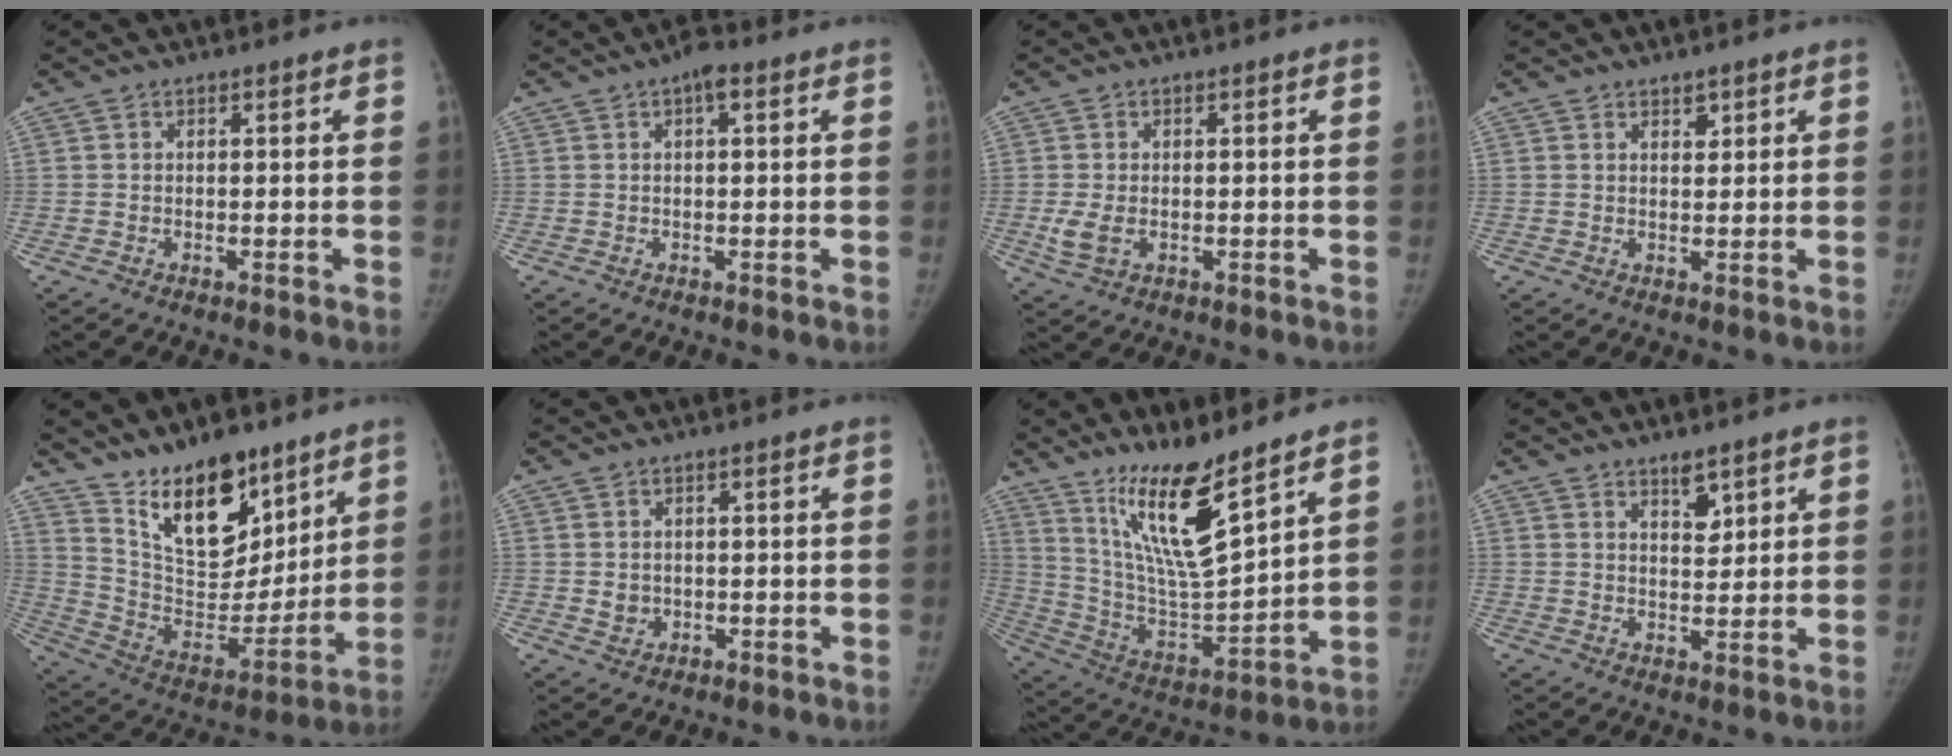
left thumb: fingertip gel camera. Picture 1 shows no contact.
{"total": 2.9, "force": [1.2, 1.2, 2.4], "torque": [-0.033, 0.006, 0.012]}
{"total": 3.9, "force": [-0.6, 2.6, 2.9], "torque": [-0.065, -0.008, -0.006]}
{"total": 1.9, "force": [1.3, 1.1, 0.8], "torque": [0.000, -0.008, 0.020]}
{"total": 20.3, "force": [13.8, 9.8, 11.2], "torque": [-0.134, -0.088, 0.246]}
{"total": 2.3, "force": [0.2, 2.1, 1.0], "torque": [-0.009, -0.002, 0.010]}
{"total": 17.1, "force": [11.8, 3.1, 11.9], "torque": [-0.193, -0.082, 0.232]}
{"total": 4.1, "force": [2.9, 1.8, 2.4], "torque": [-0.021, -0.023, 0.049]}